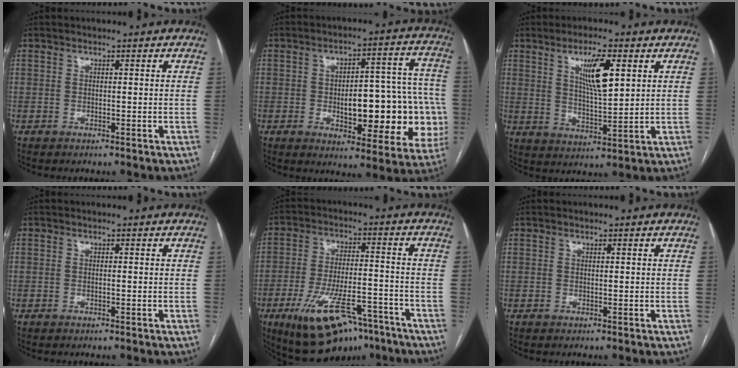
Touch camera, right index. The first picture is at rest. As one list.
[{"total": 19.0, "force": [-3.4, 7.2, 17.2], "torque": [-0.161, 0.042, -0.023]}, {"total": 8.2, "force": [3.4, 1.5, 7.4], "torque": [-0.132, -0.004, 0.062]}, {"total": 0.0}, {"total": 16.7, "force": [-10.3, 6.3, 11.5], "torque": [-0.200, -0.003, -0.160]}, {"total": 0.0}]